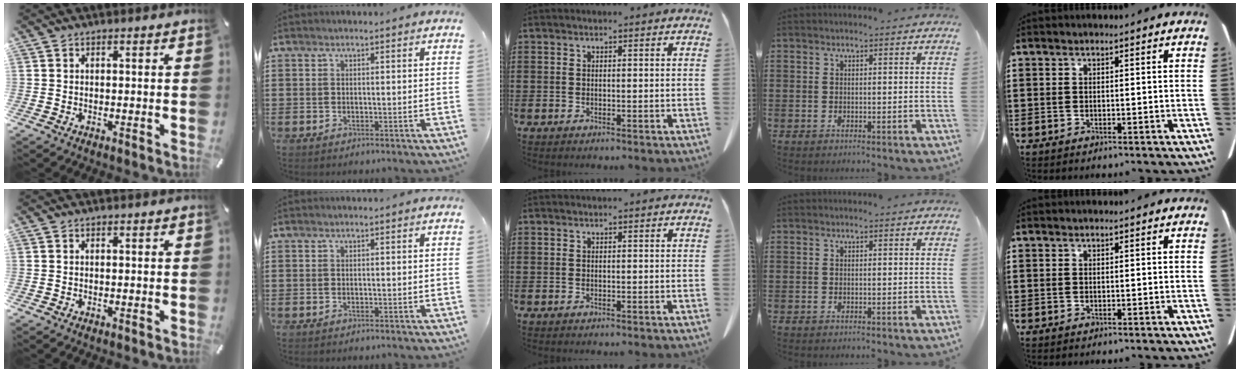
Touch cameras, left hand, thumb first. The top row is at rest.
{}